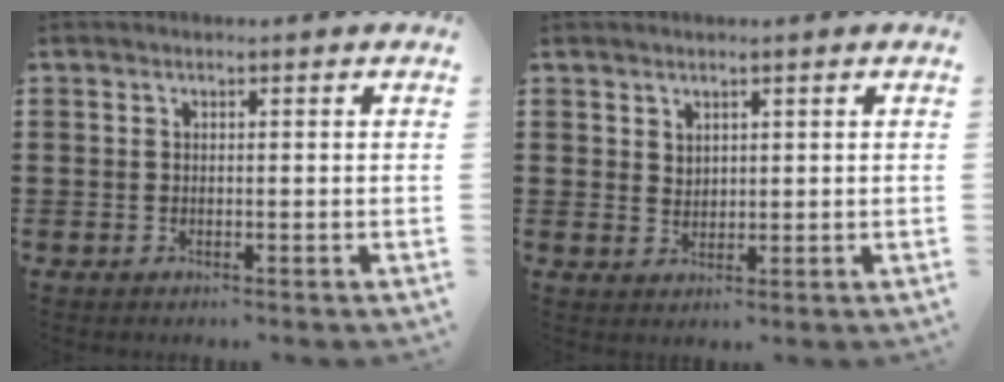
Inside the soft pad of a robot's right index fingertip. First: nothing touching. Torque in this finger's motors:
{"motor_torque": [-0.56, 0.57, -0.05, -0.01]}